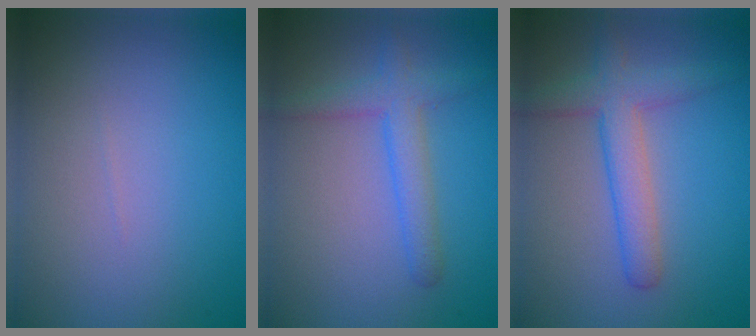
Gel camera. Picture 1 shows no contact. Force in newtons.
{"total": 3.1, "press": 3.1, "slide": 0.1}
{"total": 3.9, "press": 3.9, "slide": 0.2}